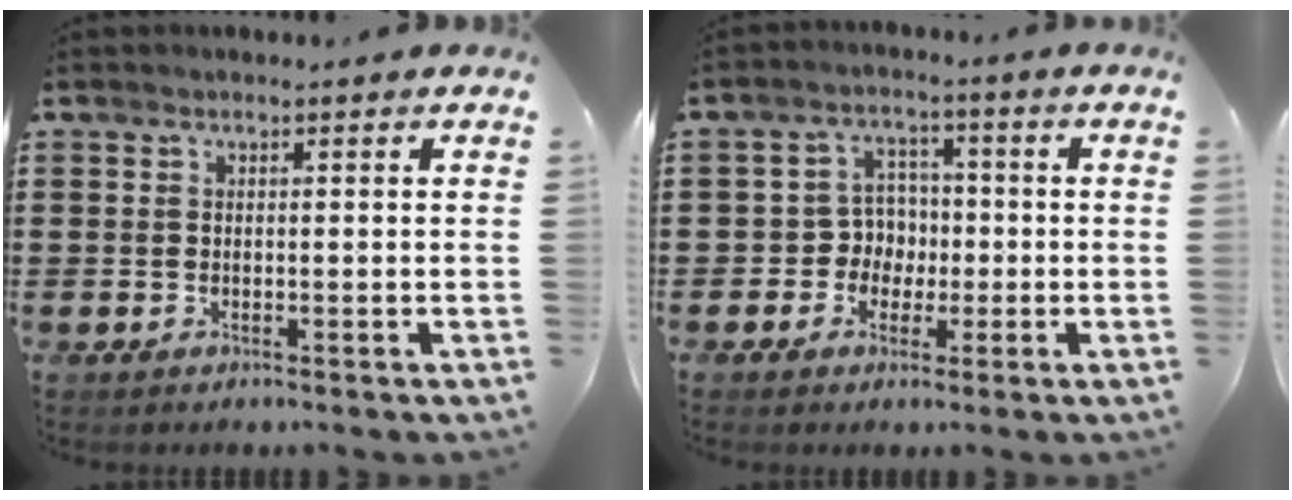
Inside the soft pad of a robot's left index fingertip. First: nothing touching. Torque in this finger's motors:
{"motor_torque": [0.06, 0.27, 0.03, 0.00]}